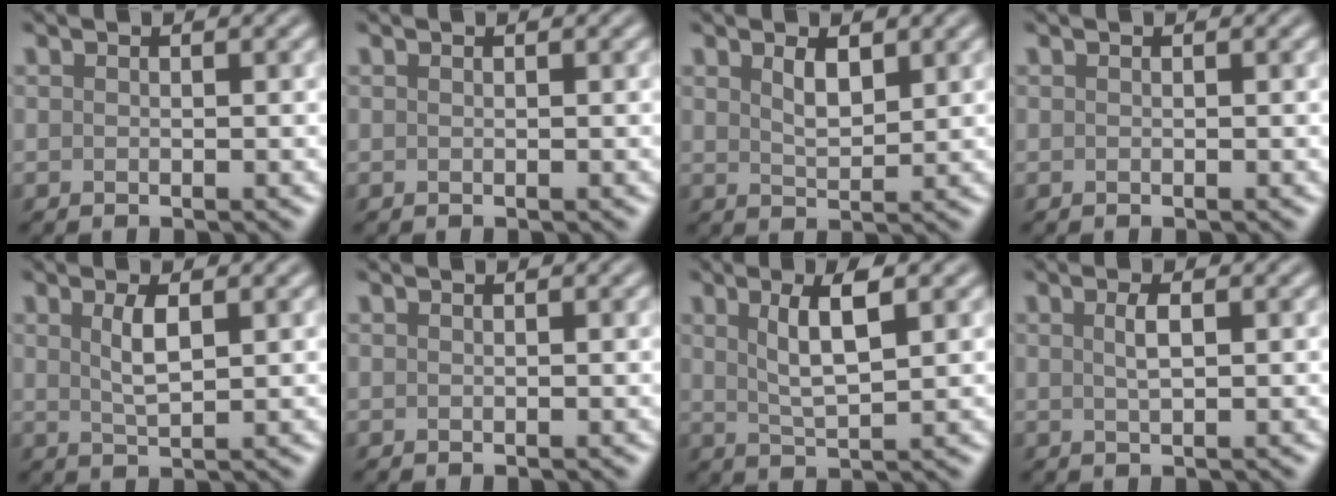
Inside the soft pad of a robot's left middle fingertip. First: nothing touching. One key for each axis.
{"total": 0.0}
{"total": 2.1, "fx": 1.2, "fy": 0.8, "fz": 1.5, "tx": -0.032, "ty": -0.003, "tz": 0.024}
{"total": 0.0}
{"total": 2.3, "fx": 0.8, "fy": 0.7, "fz": 2.1, "tx": -0.041, "ty": 0.000, "tz": 0.017}
{"total": 0.0}
{"total": 4.2, "fx": 1.5, "fy": 1.1, "fz": 3.7, "tx": -0.071, "ty": 0.001, "tz": 0.029}
{"total": 1.6, "fx": 0.5, "fy": 0.4, "fz": 1.5, "tx": -0.029, "ty": 0.002, "tz": 0.009}